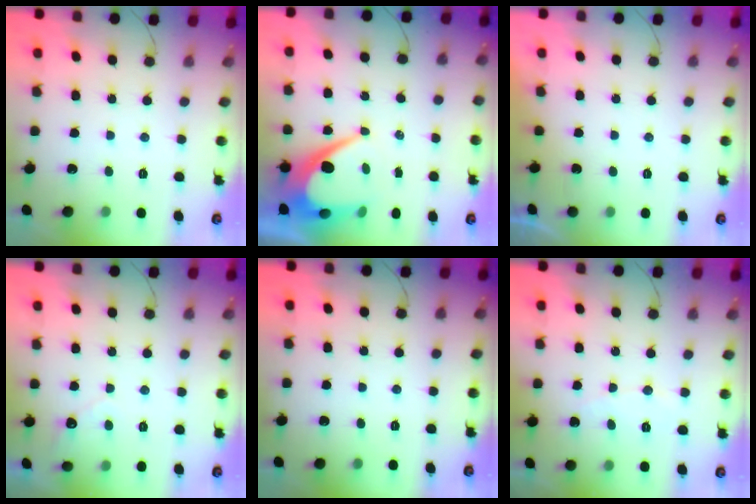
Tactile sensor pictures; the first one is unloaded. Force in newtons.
{"total": 12.2, "press": 12.1, "slide": 0.9}
{"total": 1.0, "press": 0.9, "slide": 0.3}
{"total": 3.1, "press": 3.1, "slide": 0.2}
{"total": 0.0}
{"total": 3.0, "press": 2.9, "slide": 0.3}